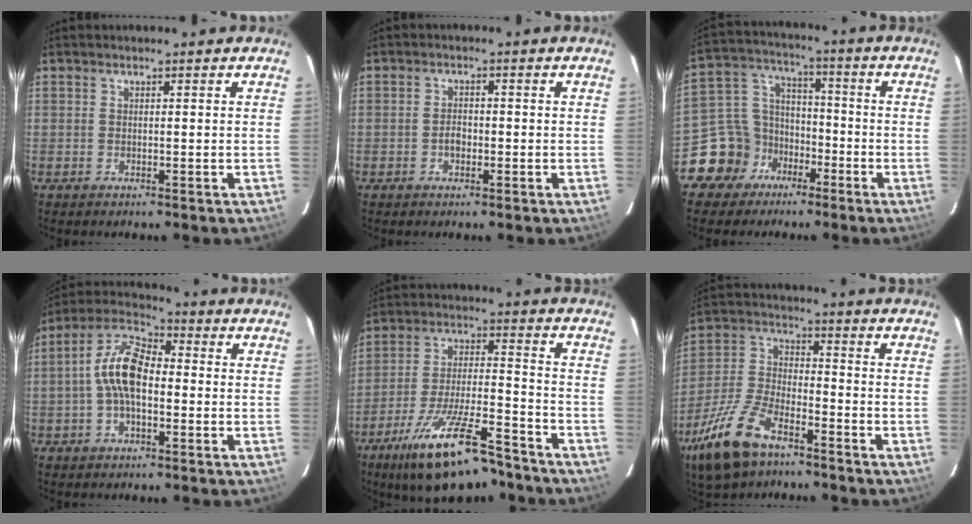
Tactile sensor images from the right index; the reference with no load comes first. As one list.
[{"total": 2.2, "force": [-0.8, 1.6, 1.3], "torque": [-0.025, 0.006, -0.015]}, {"total": 11.4, "force": [-6.8, 8.8, 2.3], "torque": [-0.069, 0.048, -0.111]}, {"total": 10.2, "force": [-1.1, 5.1, 8.7], "torque": [-0.183, 0.023, -0.028]}, {"total": 18.6, "force": [-13.7, 5.0, 11.5], "torque": [-0.222, -0.022, -0.224]}, {"total": 16.2, "force": [-10.4, 7.2, 10.1], "torque": [-0.234, -0.011, -0.204]}]